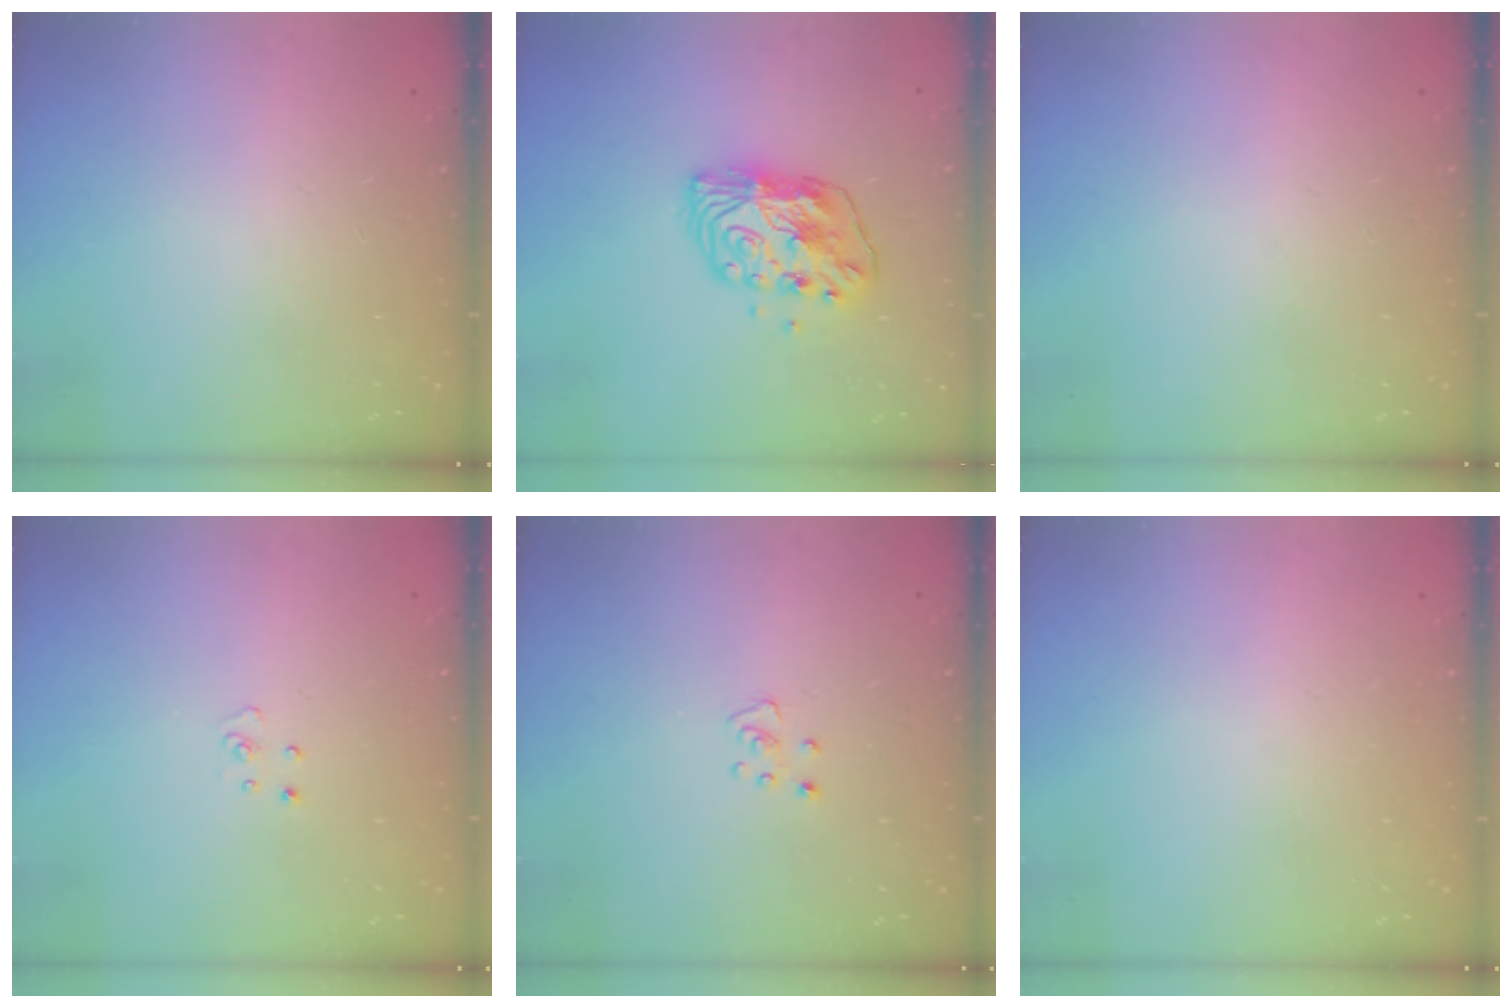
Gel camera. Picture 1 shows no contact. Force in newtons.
{"total": 11.4, "press": 11.4, "slide": 0.8}
{"total": 0.0}
{"total": 3.0, "press": 3.0, "slide": 0.3}
{"total": 3.8, "press": 3.8, "slide": 0.3}
{"total": 0.0}